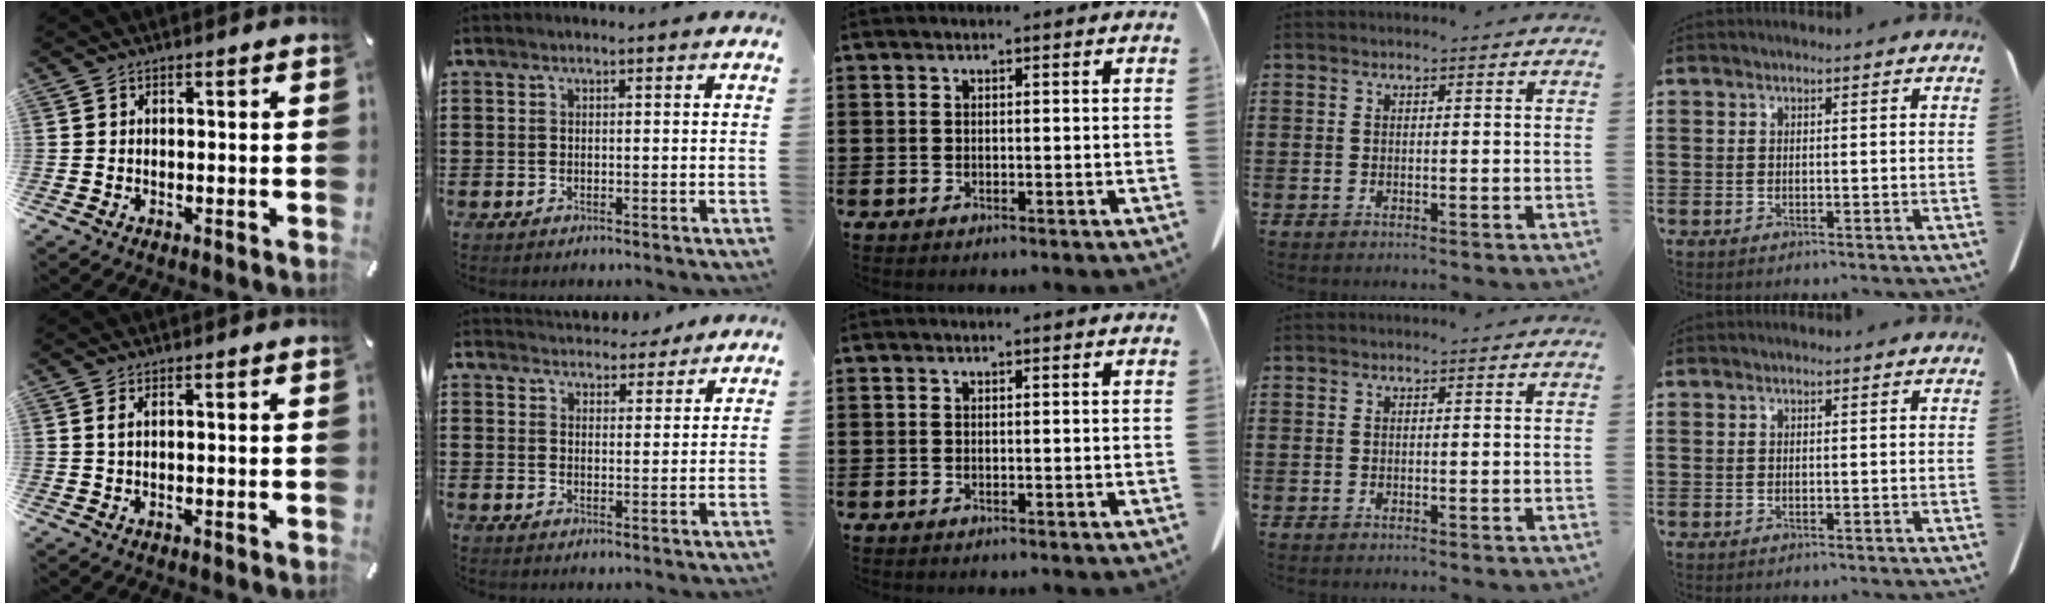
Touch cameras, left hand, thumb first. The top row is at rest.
{"thumb": {"total": 1.4, "force": [0.4, 0.3, 1.3], "torque": [-0.026, 0.000, 0.005]}, "index": {"total": 4.1, "force": [3.9, 1.2, 0.1], "torque": [-0.007, -0.012, 0.073]}}